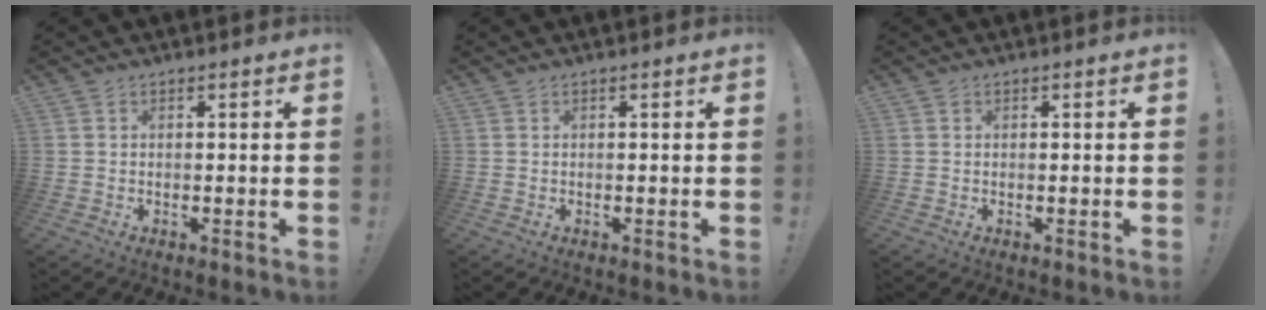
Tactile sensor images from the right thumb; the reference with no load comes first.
{"total": 0.0}
{"total": 0.0}